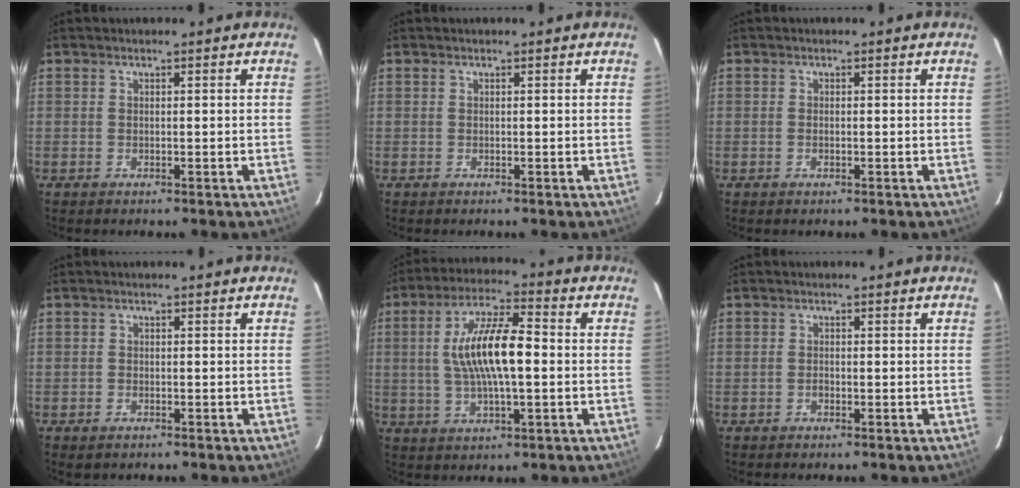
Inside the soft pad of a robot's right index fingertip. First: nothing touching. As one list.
[{"total": 0.0}, {"total": 0.7, "force": [-0.2, 0.4, 0.4], "torque": [-0.009, 0.000, -0.004]}, {"total": 1.3, "force": [-0.9, 0.8, 0.5], "torque": [-0.010, -0.002, -0.015]}, {"total": 12.7, "force": [0.2, 3.6, 12.2], "torque": [-0.233, 0.011, 0.005]}, {"total": 0.9, "force": [-0.5, 0.7, 0.4], "torque": [-0.008, 0.002, -0.008]}]